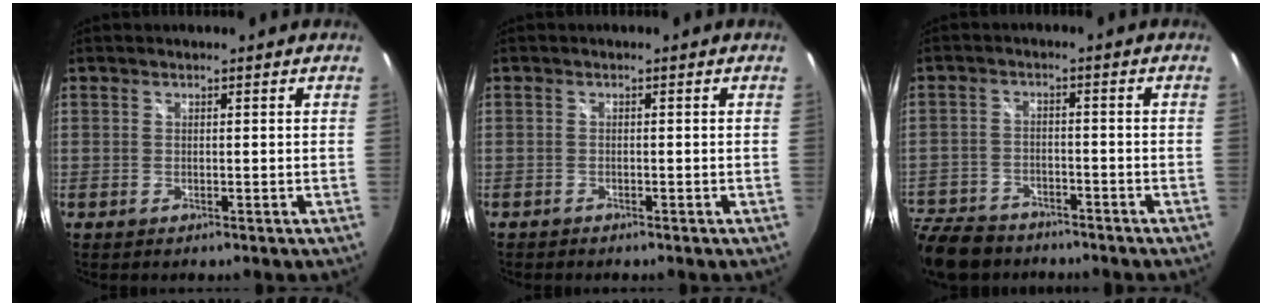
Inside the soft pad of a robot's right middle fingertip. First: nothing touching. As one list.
[{"total": 0.9, "force": [-0.9, 0.3, -0.1], "torque": [-0.003, 0.001, -0.019]}, {"total": 15.3, "force": [-11.6, 8.3, 5.5], "torque": [-0.167, -0.004, -0.196]}]